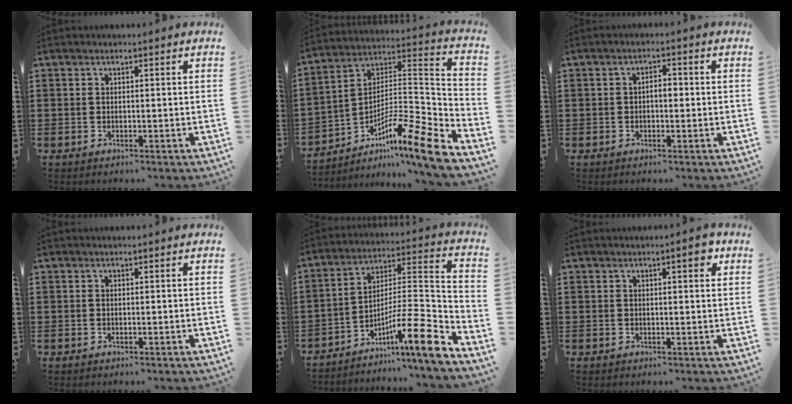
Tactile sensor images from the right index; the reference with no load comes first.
{"total": 11.4, "force": [-8.0, 1.0, 8.1], "torque": [-0.129, -0.003, -0.156]}
{"total": 2.3, "force": [-0.3, 1.1, 2.0], "torque": [-0.039, 0.006, -0.009]}
{"total": 0.0}
{"total": 13.0, "force": [-8.1, 1.2, 10.2], "torque": [-0.150, 0.000, -0.149]}
{"total": 2.8, "force": [1.3, 0.7, 2.4], "torque": [-0.033, 0.001, 0.015]}